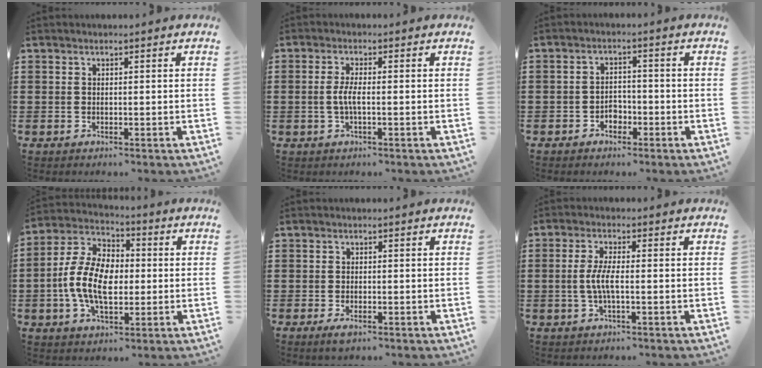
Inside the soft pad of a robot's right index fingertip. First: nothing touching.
{"total": 3.0, "force": [-0.6, 0.5, 2.9], "torque": [-0.076, -0.009, -0.018]}
{"total": 2.5, "force": [-1.4, 1.8, 1.0], "torque": [-0.024, 0.003, -0.030]}
{"total": 10.3, "force": [-1.5, 6.4, 8.0], "torque": [-0.195, 0.004, -0.033]}
{"total": 1.4, "force": [-0.6, 0.6, 1.1], "torque": [-0.028, -0.004, -0.015]}
{"total": 3.6, "force": [-0.6, 0.6, 3.5], "torque": [-0.085, -0.008, -0.020]}